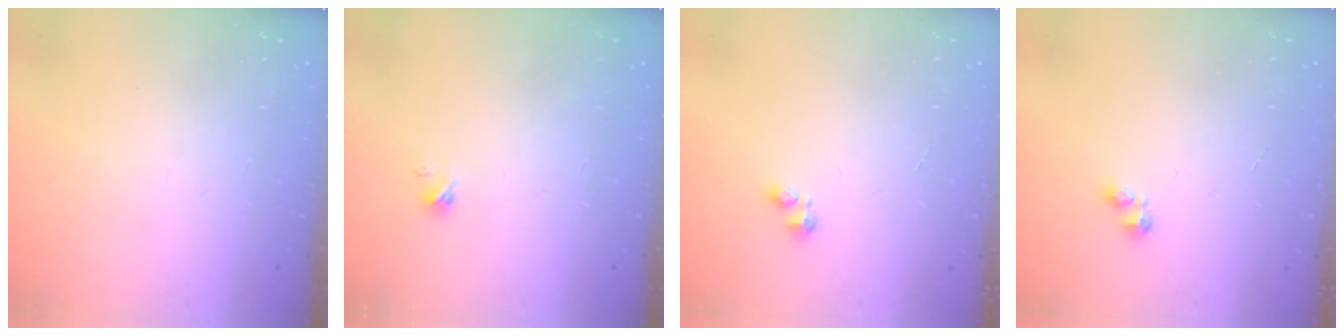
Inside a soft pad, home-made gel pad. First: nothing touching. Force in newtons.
{"total": 0.0}
{"total": 2.7, "press": 2.7, "slide": 0.4}
{"total": 2.7, "press": 2.7, "slide": 0.4}